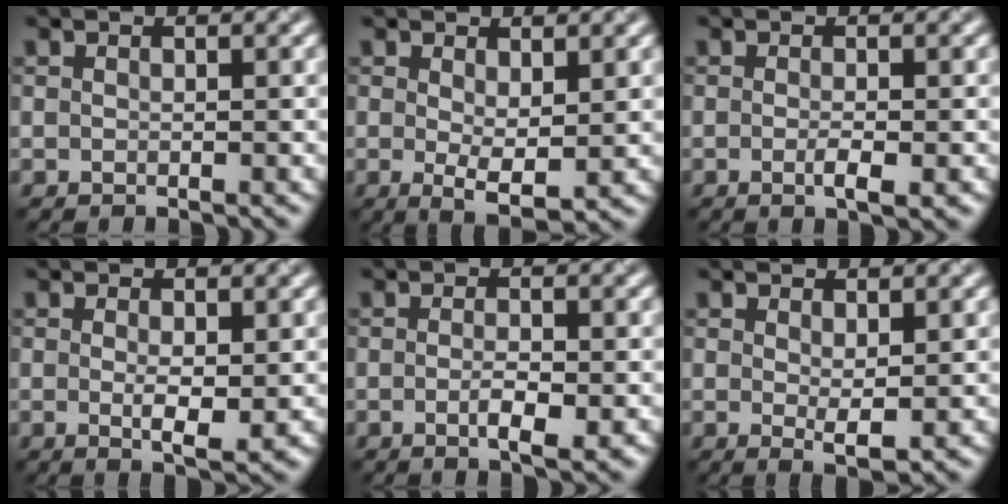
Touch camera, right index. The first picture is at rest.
{"total": 3.0, "force": [0.4, 1.0, 2.8], "torque": [-0.048, -0.011, 0.011]}
{"total": 2.0, "force": [-0.5, 0.4, 1.9], "torque": [-0.029, -0.003, -0.010]}
{"total": 2.5, "force": [0.0, 0.5, 2.4], "torque": [-0.039, -0.008, 0.002]}
{"total": 2.5, "force": [-0.6, 0.6, 2.4], "torque": [-0.042, -0.004, -0.009]}
{"total": 1.8, "force": [0.5, 0.4, 1.7], "torque": [-0.030, -0.010, 0.011]}